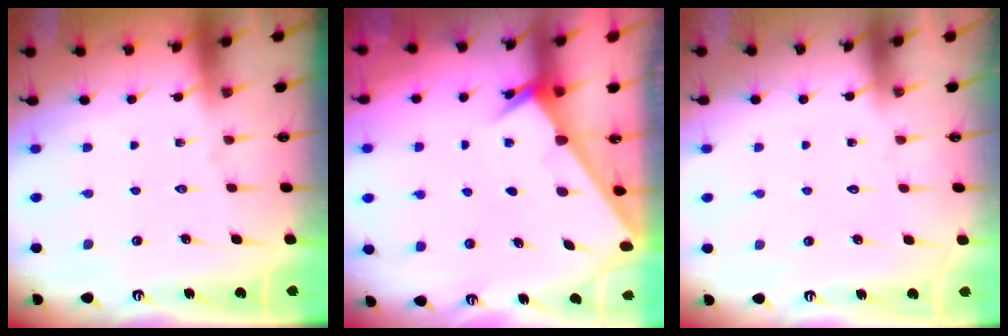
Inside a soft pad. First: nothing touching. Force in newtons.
{"total": 1.9, "press": 1.9, "slide": 0.0}
{"total": 1.4, "press": 1.4, "slide": 0.1}